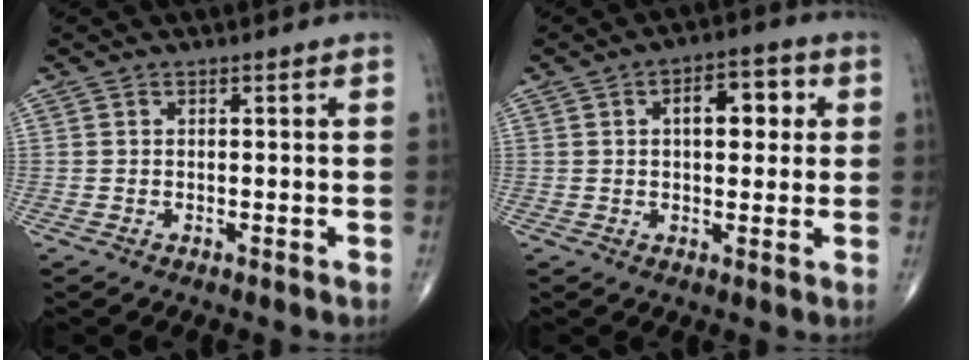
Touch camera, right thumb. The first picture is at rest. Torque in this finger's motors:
{"motor_torque": [0.28, 1.96, 0.82, 0.38, 0.04]}